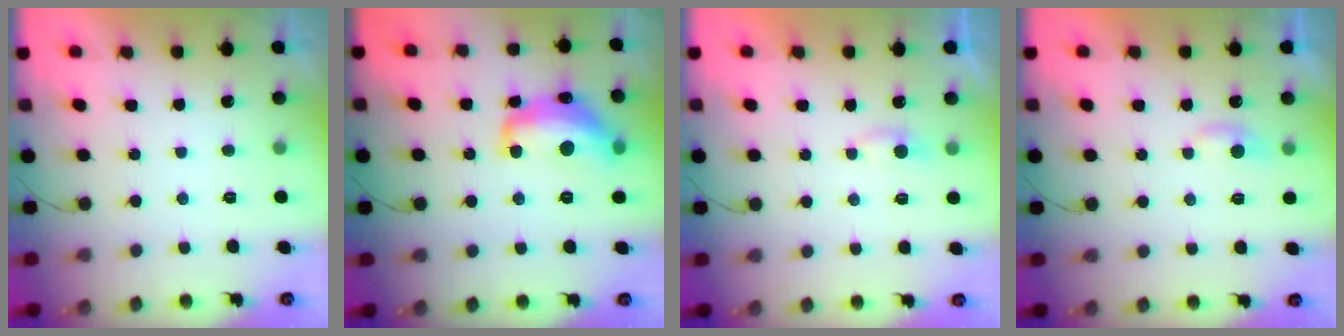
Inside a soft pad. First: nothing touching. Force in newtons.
{"total": 15.2, "press": 15.2, "slide": 1.1}
{"total": 2.3, "press": 2.3, "slide": 0.3}
{"total": 4.5, "press": 4.5, "slide": 0.6}